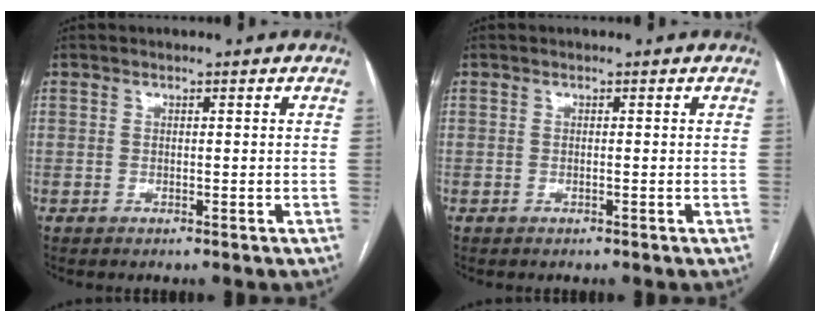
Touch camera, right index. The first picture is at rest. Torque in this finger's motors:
{"motor_torque": [0.09, 0.04, 0.02, 0.01]}